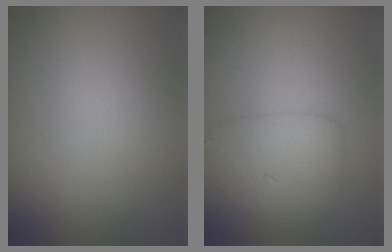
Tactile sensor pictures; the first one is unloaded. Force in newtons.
{"total": 3.2, "press": 3.2, "slide": 0.1}